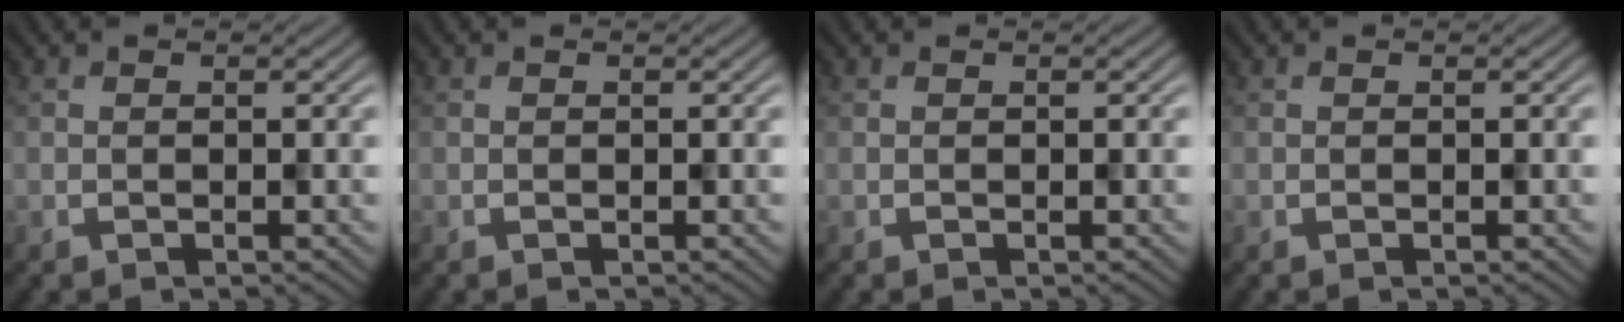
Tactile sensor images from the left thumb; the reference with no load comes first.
{"total": 0.0}
{"total": 0.0}
{"total": 0.0}